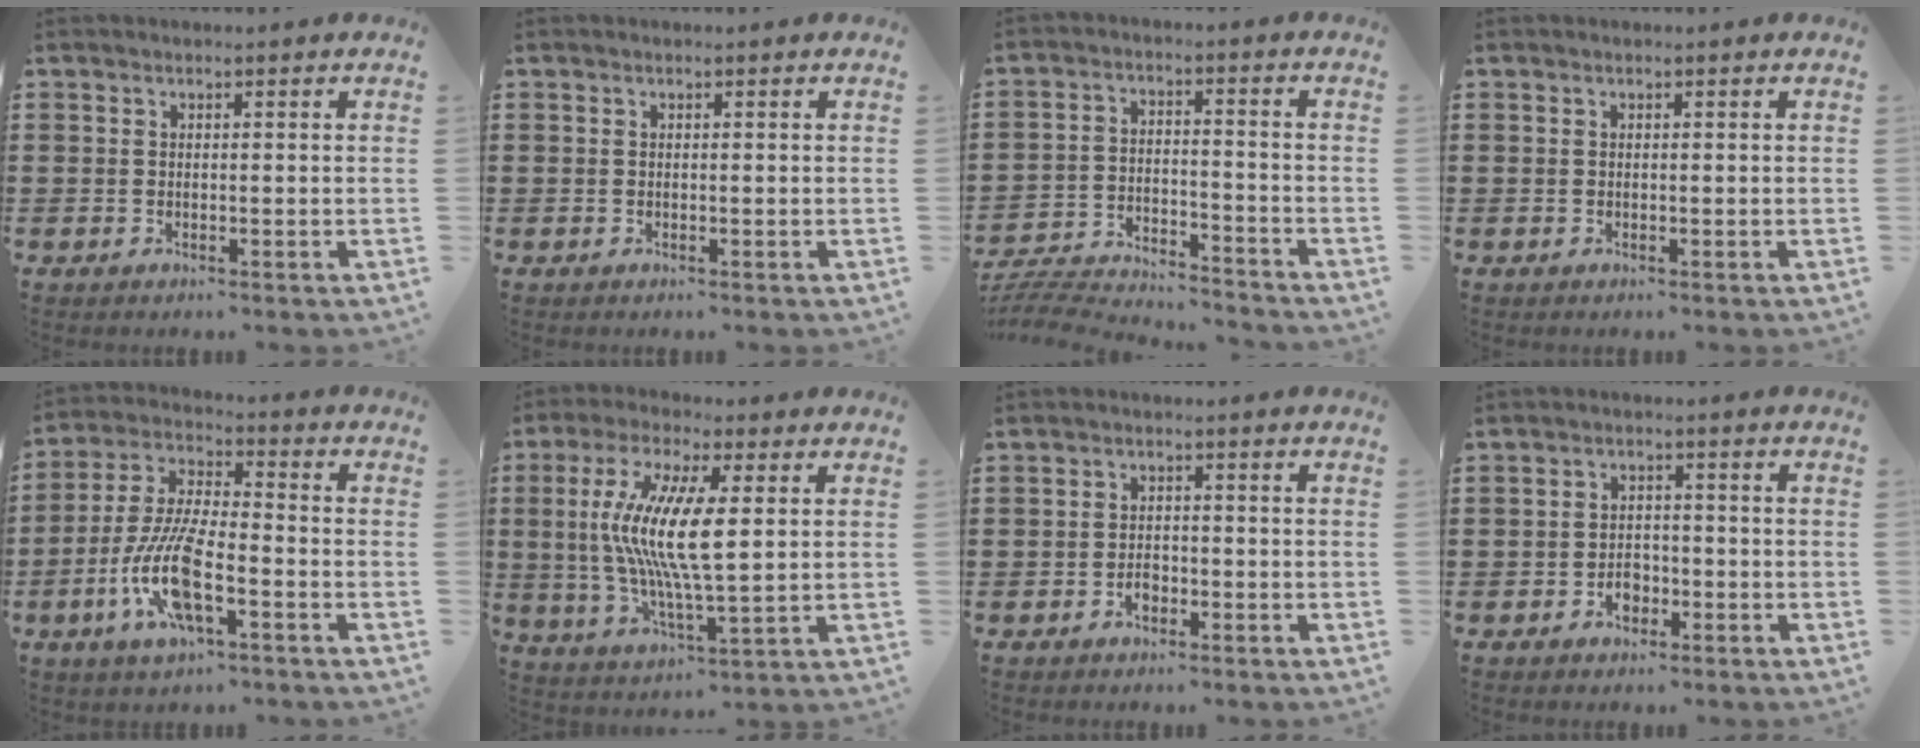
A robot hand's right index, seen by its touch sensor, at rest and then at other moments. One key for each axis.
{"total": 0.0}
{"total": 5.6, "fx": -5.5, "fy": 0.1, "fz": 0.9, "tx": -0.034, "ty": -0.004, "tz": -0.116}
{"total": 0.0}
{"total": 11.4, "fx": -4.4, "fy": 3.7, "fz": 9.8, "tx": -0.228, "ty": -0.008, "tz": -0.085}
{"total": 11.2, "fx": 1.5, "fy": 3.2, "fz": 10.6, "tx": -0.223, "ty": -0.003, "tz": 0.023}
{"total": 2.0, "fx": -1.1, "fy": 1.3, "fz": 1.1, "tx": -0.023, "ty": 0.001, "tz": -0.022}
{"total": 3.0, "fx": -1.5, "fy": 2.1, "fz": 1.4, "tx": -0.029, "ty": 0.003, "tz": -0.031}